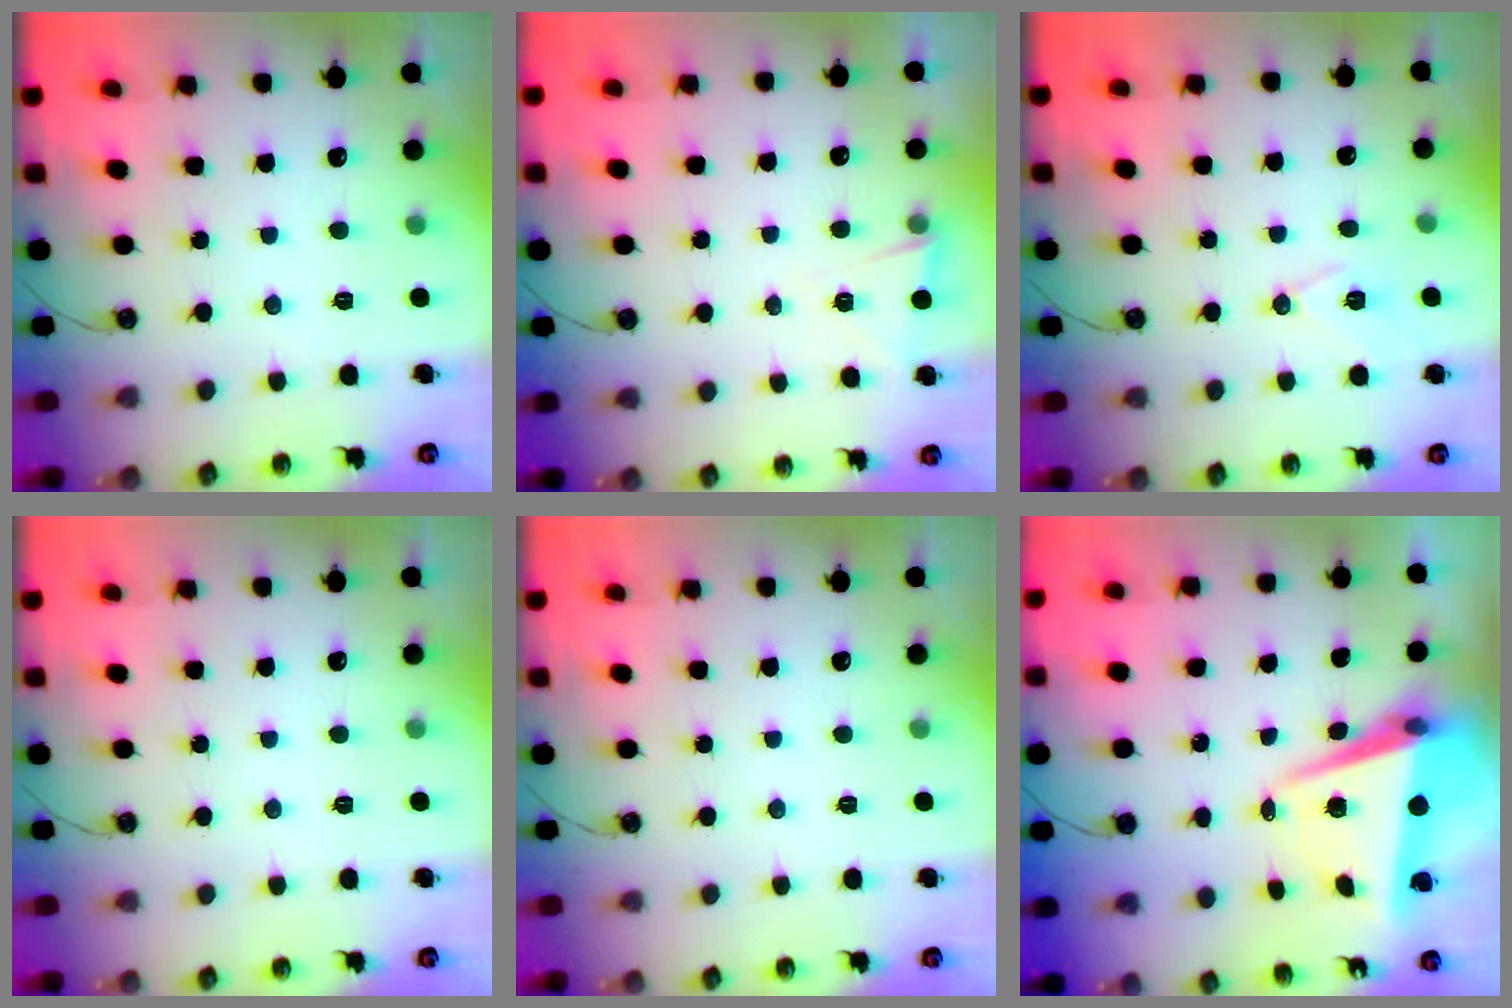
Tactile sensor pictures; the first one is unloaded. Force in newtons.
{"total": 2.8, "press": 2.4, "slide": 1.4}
{"total": 8.6, "press": 7.9, "slide": 3.5}
{"total": 0.0}
{"total": 1.5, "press": 0.2, "slide": 1.5}
{"total": 9.0, "press": 8.7, "slide": 2.1}